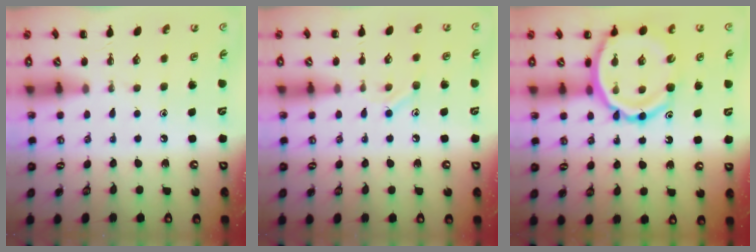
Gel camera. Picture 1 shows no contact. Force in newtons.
{"total": 7.9, "press": 7.8, "slide": 1.6}
{"total": 16.2, "press": 15.9, "slide": 3.5}